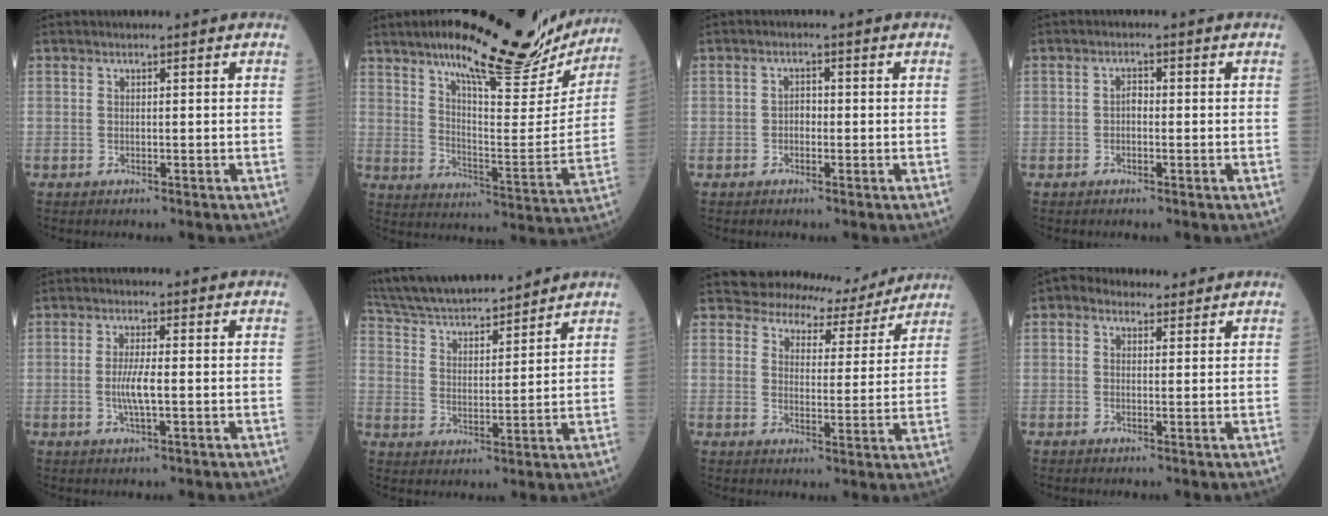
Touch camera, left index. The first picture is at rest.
{"total": 24.4, "force": [19.0, 5.5, 14.1], "torque": [-0.204, -0.005, 0.261]}
{"total": 1.5, "force": [-0.3, 1.0, 1.1], "torque": [-0.014, 0.005, -0.008]}
{"total": 1.3, "force": [-0.2, 0.7, 1.1], "torque": [-0.014, 0.005, -0.007]}
{"total": 4.0, "force": [-0.5, 0.5, 4.0], "torque": [-0.084, -0.006, -0.011]}
{"total": 18.3, "force": [16.6, 3.2, 6.8], "torque": [-0.132, 0.027, 0.280]}
{"total": 9.1, "force": [8.7, 2.6, -0.1], "torque": [0.010, -0.007, 0.105]}
{"total": 4.2, "force": [3.0, 2.5, 1.5], "torque": [-0.027, 0.029, 0.050]}